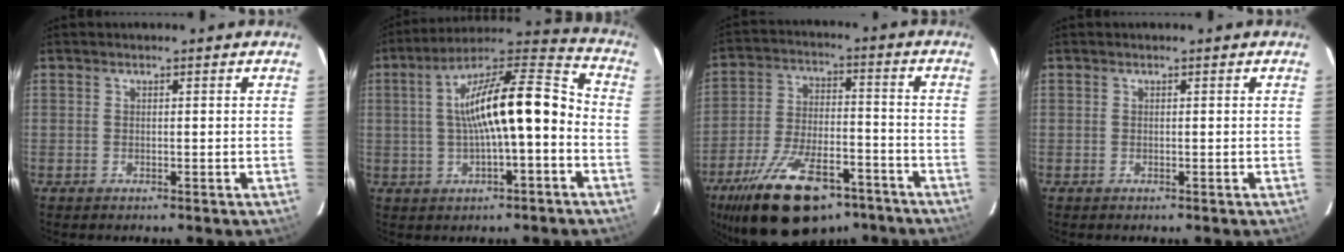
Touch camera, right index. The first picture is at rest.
{"total": 16.0, "force": [-1.3, 3.8, 15.4], "torque": [-0.247, 0.033, -0.018]}
{"total": 21.8, "force": [-15.0, 9.8, 12.4], "torque": [-0.241, -0.011, -0.229]}
{"total": 0.0}